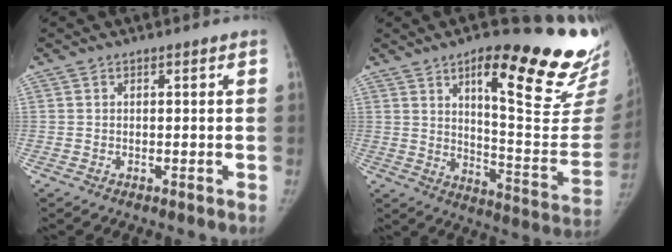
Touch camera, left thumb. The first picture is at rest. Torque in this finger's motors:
{"motor_torque": [0.18, 0.12, 1.43, -1.34, 0.06]}